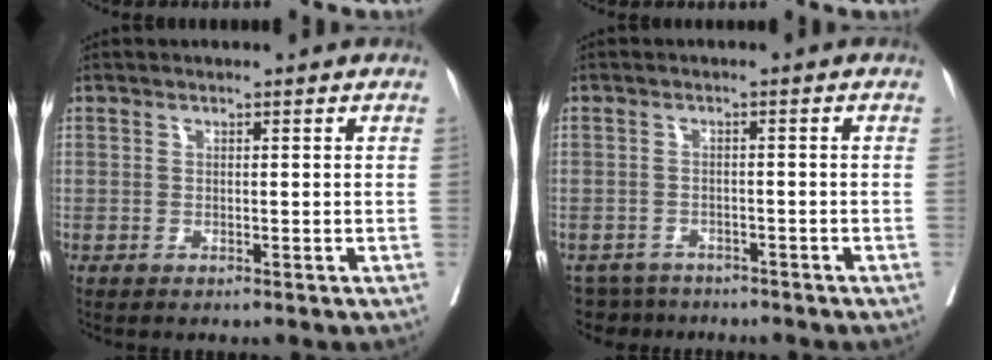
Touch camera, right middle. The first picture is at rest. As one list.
[{"total": 5.1, "force": [-4.6, 2.2, -0.3], "torque": [0.012, 0.001, -0.070]}]